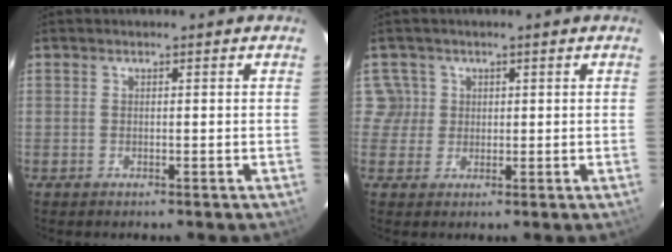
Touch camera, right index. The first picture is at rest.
{"total": 3.3, "force": [0.6, 3.2, -0.2], "torque": [0.024, 0.023, 0.011]}